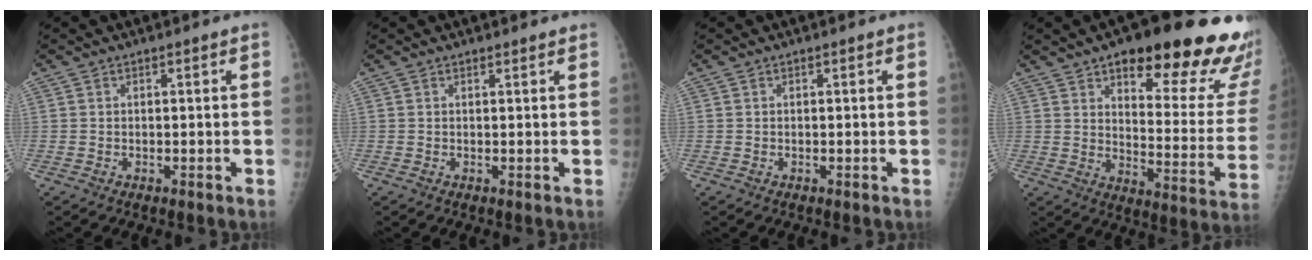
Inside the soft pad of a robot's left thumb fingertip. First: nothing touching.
{"total": 0.8, "force": [0.8, 0.1, 0.1], "torque": [-0.003, -0.002, 0.012]}
{"total": 0.0}
{"total": 27.3, "force": [17.0, 8.6, 19.5], "torque": [-0.205, -0.074, 0.221]}